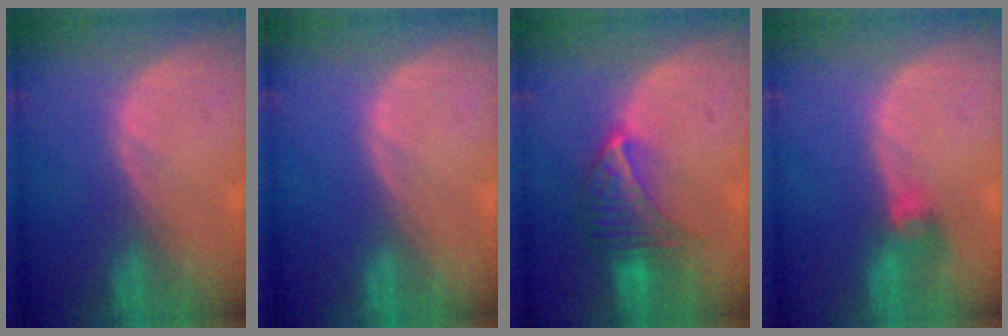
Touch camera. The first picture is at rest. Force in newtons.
{"total": 0.0}
{"total": 7.1, "press": 6.5, "slide": 3.0}
{"total": 2.7, "press": 2.7, "slide": 0.1}